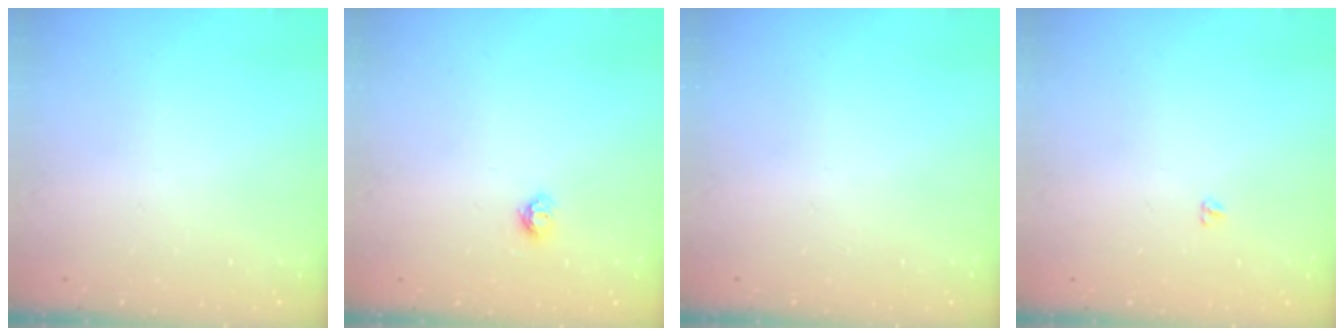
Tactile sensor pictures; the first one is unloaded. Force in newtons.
{"total": 5.8, "press": 5.8, "slide": 0.3}
{"total": 0.0}
{"total": 3.1, "press": 3.0, "slide": 0.4}